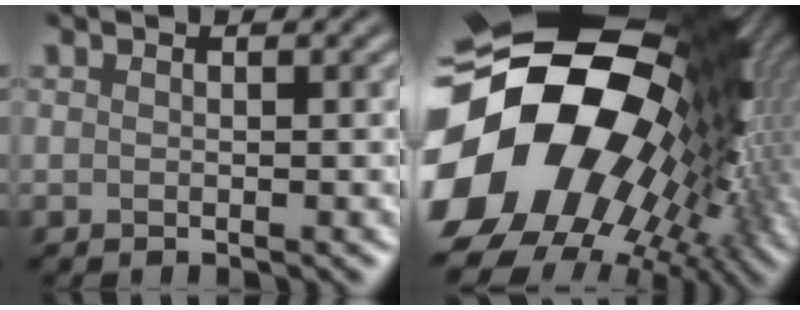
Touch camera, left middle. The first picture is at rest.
{"total": 20.4, "force": [-0.6, 14.6, 14.3], "torque": [-0.308, -0.049, 0.028]}